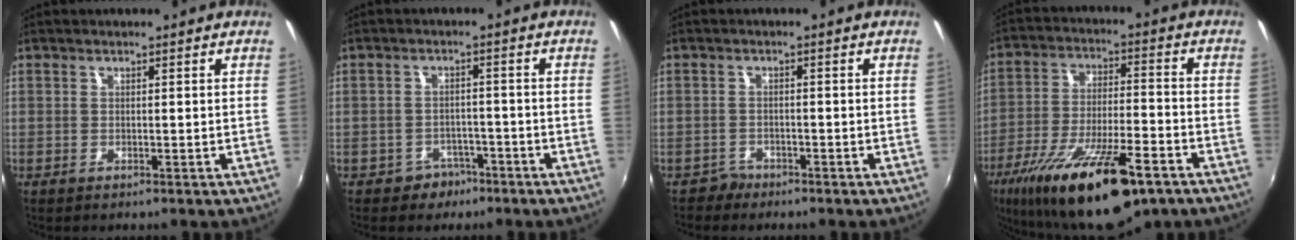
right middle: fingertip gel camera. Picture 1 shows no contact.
{"total": 4.2, "force": [-2.8, 3.1, 0.4], "torque": [-0.015, 0.012, -0.036]}
{"total": 2.0, "force": [-1.6, 1.1, -0.4], "torque": [0.005, 0.005, -0.030]}
{"total": 22.7, "force": [-14.6, 7.5, 15.6], "torque": [-0.281, -0.037, -0.224]}